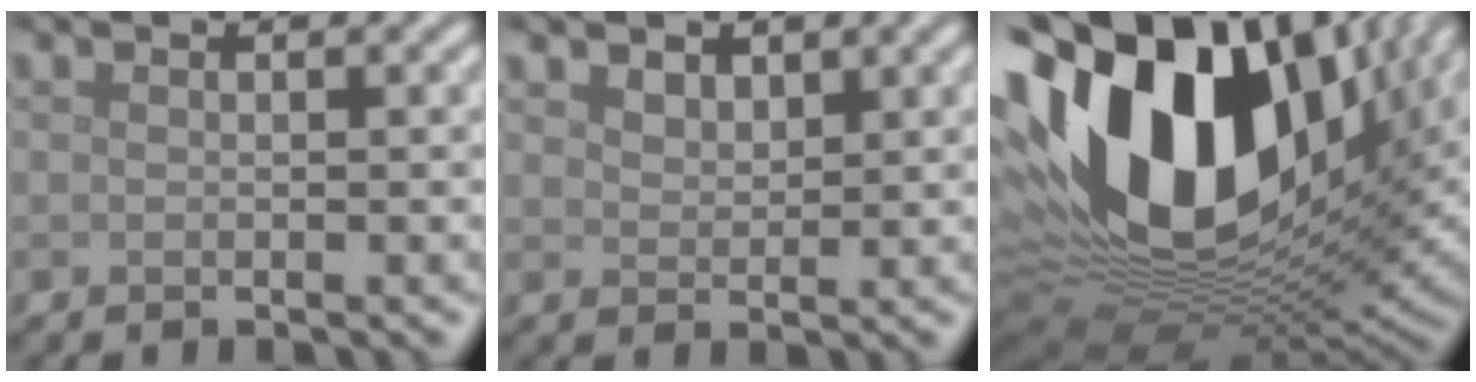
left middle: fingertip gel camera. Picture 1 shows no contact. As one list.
[{"total": 1.8, "force": [1.4, 0.9, 0.5], "torque": [-0.014, -0.007, 0.031]}, {"total": 20.7, "force": [5.3, 12.1, 15.9], "torque": [-0.336, -0.007, 0.092]}]